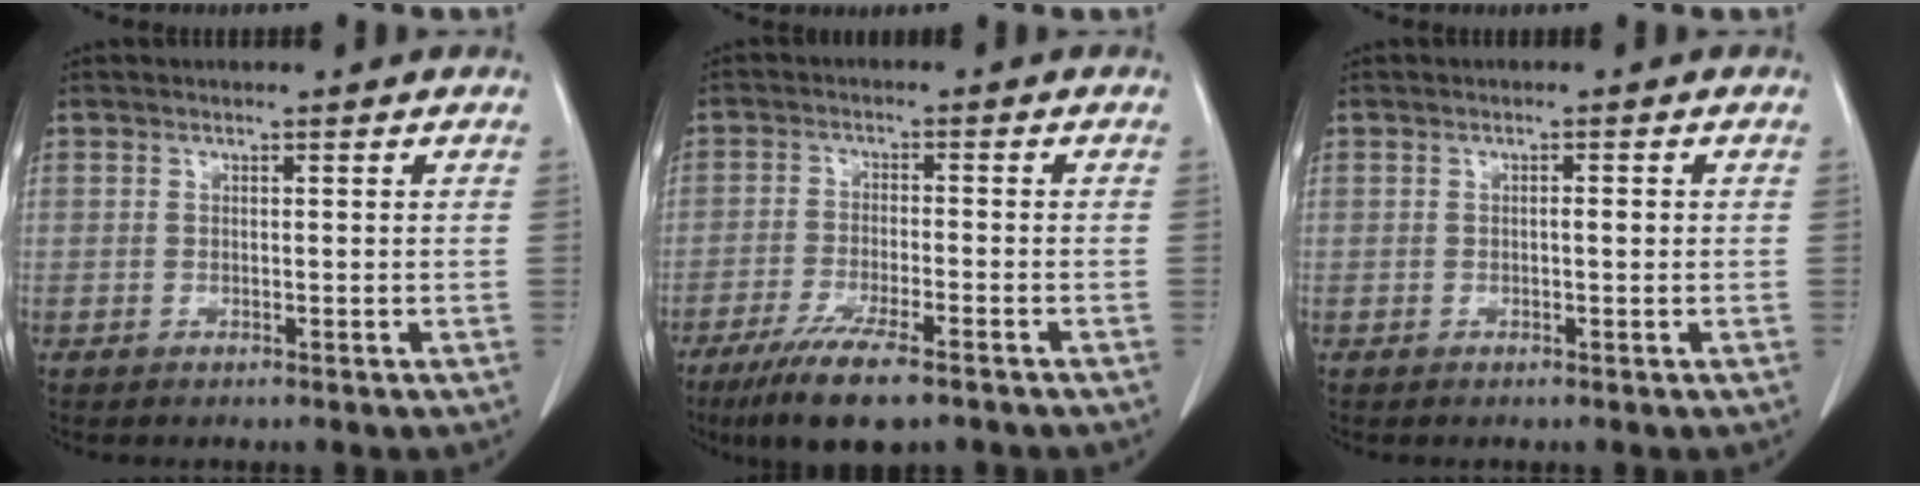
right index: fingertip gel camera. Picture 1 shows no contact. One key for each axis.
{"total": 9.8, "fx": -6.8, "fy": 1.5, "fz": 6.9, "tx": -0.117, "ty": -0.023, "tz": -0.109}
{"total": 0.9, "fx": -0.1, "fy": 0.2, "fz": 0.9, "tx": -0.012, "ty": 0.002, "tz": -0.002}